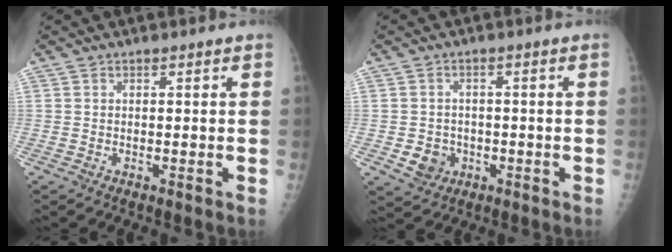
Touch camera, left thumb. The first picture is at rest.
{"total": 5.0, "force": [-1.4, 4.5, 1.8], "torque": [-0.009, 0.006, -0.017]}